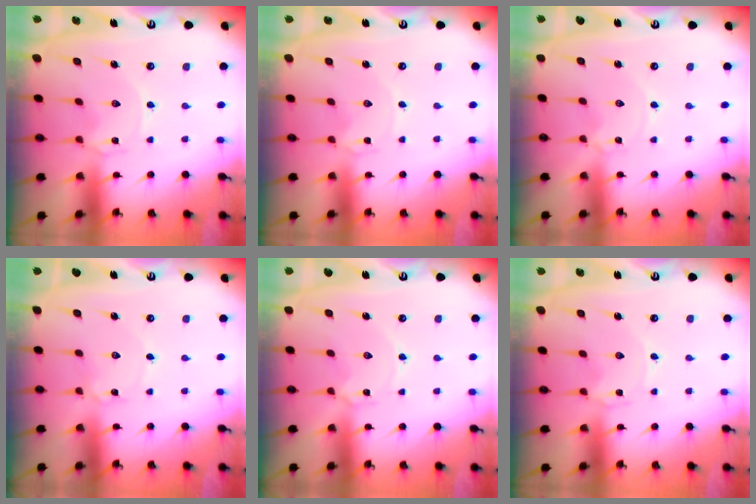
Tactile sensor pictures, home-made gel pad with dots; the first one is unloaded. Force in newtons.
{"total": 0.0}
{"total": 0.0}
{"total": 1.6, "press": 1.6, "slide": 0.1}
{"total": 2.3, "press": 2.3, "slide": 0.4}
{"total": 0.0}